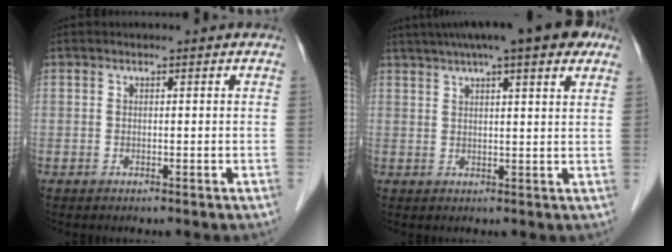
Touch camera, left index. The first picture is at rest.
{"total": 14.8, "force": [10.5, 2.1, 10.2], "torque": [-0.159, 0.043, 0.139]}